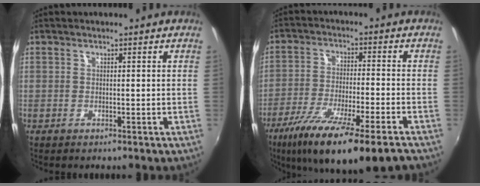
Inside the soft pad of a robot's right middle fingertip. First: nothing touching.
{"total": 16.3, "force": [-11.6, 1.5, 11.4], "torque": [-0.219, -0.055, -0.196]}